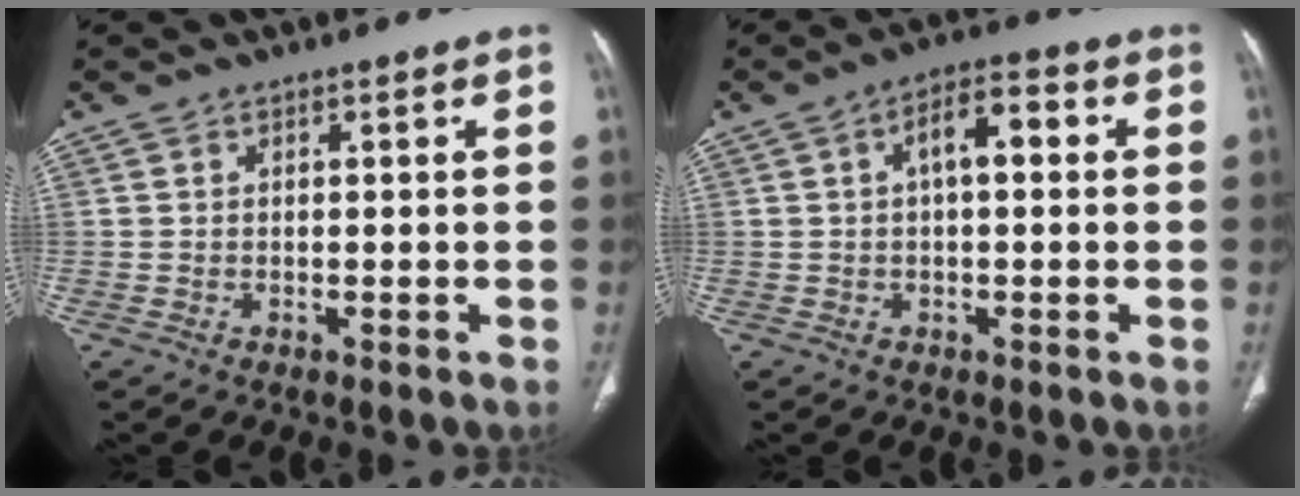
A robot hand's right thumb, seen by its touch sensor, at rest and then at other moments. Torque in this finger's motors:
{"motor_torque": [1.11, 2.85, 0.93, 0.11, 0.08]}